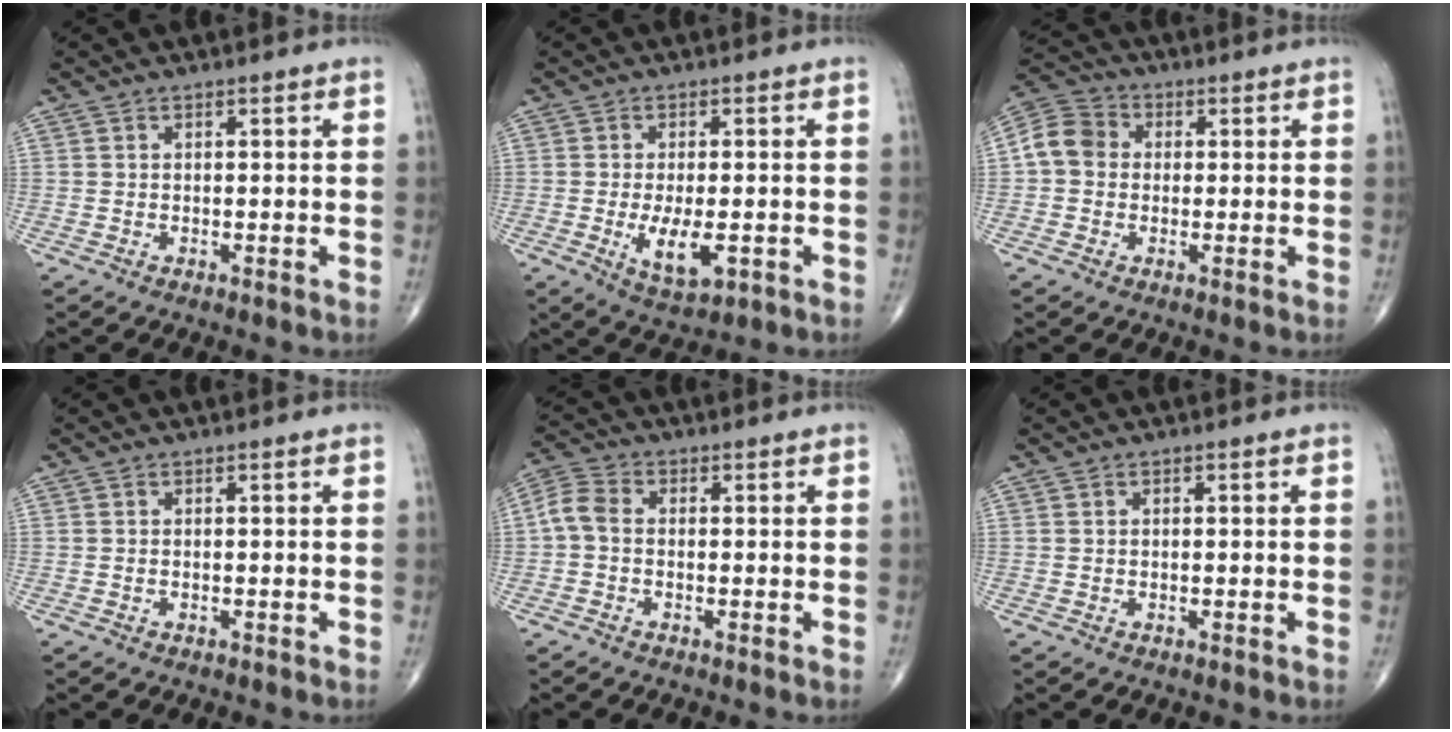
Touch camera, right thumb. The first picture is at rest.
{"total": 7.3, "force": [-1.8, 3.2, 6.3], "torque": [-0.107, -0.013, -0.023]}
{"total": 7.2, "force": [0.2, 6.2, 3.7], "torque": [-0.058, 0.023, -0.011]}
{"total": 0.0}
{"total": 4.6, "force": [-0.5, 3.1, 3.4], "torque": [-0.071, 0.013, -0.022]}
{"total": 0.0}